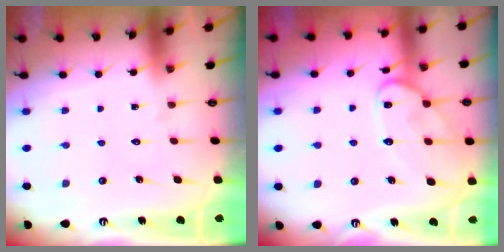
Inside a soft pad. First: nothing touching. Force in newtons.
{"total": 12.8, "press": 12.8, "slide": 0.8}